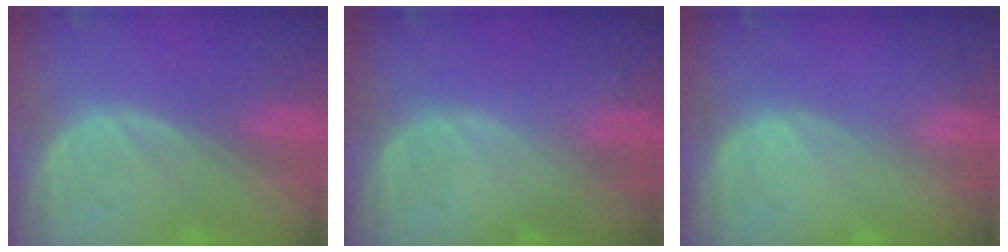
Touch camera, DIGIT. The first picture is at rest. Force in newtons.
{"total": 0.0}
{"total": 0.0}